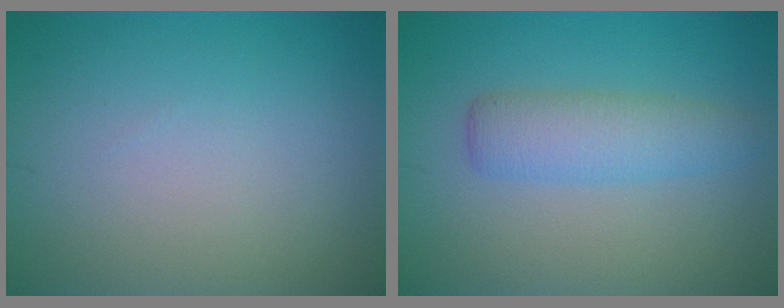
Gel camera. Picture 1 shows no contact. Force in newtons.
{"total": 3.4, "press": 3.4, "slide": 0.1}